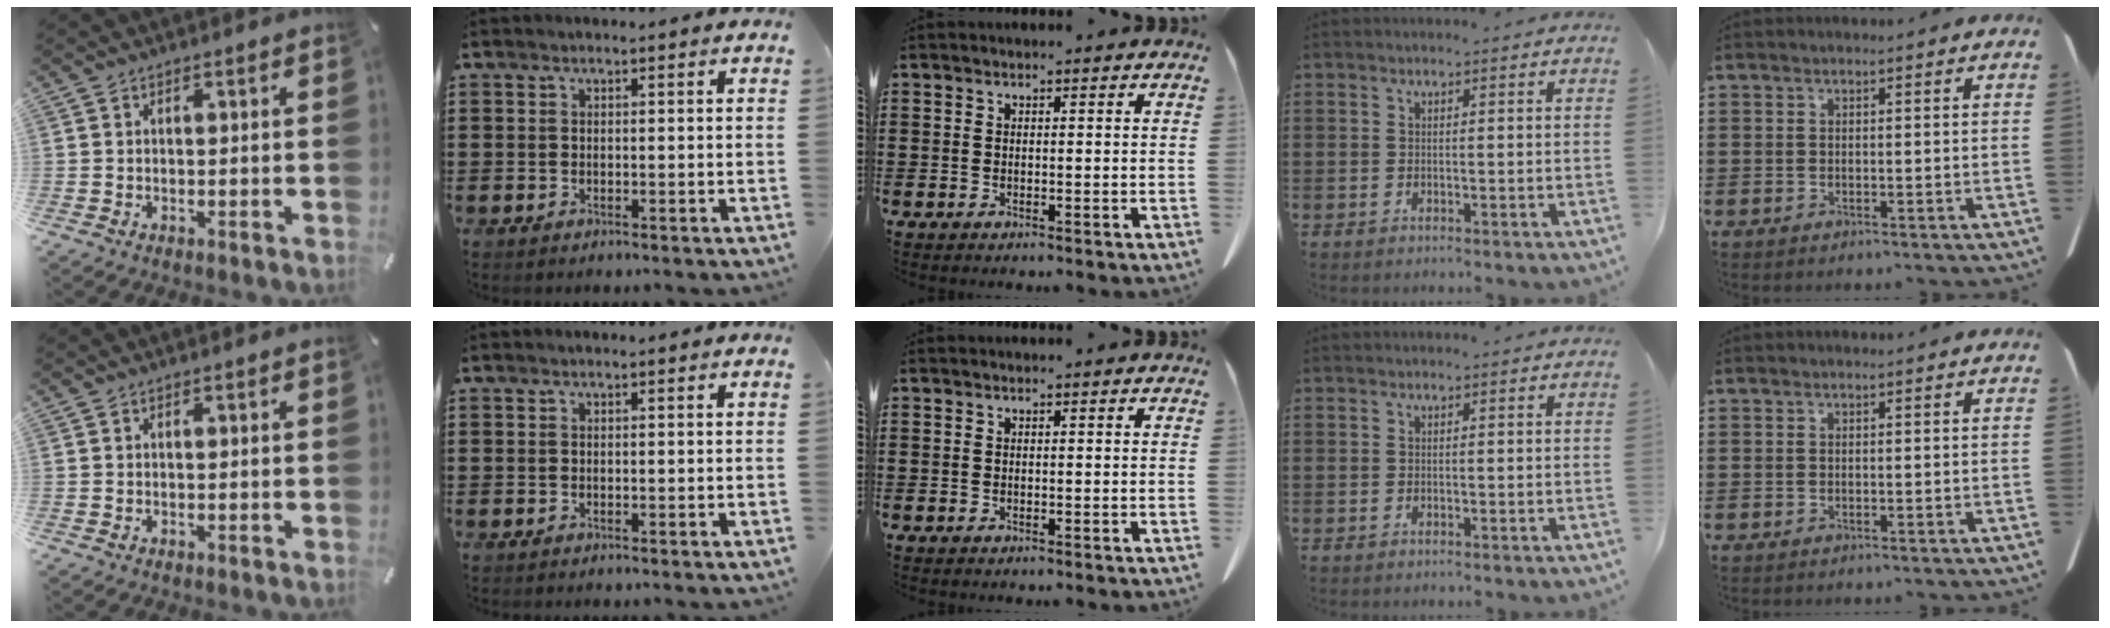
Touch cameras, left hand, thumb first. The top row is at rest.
{}